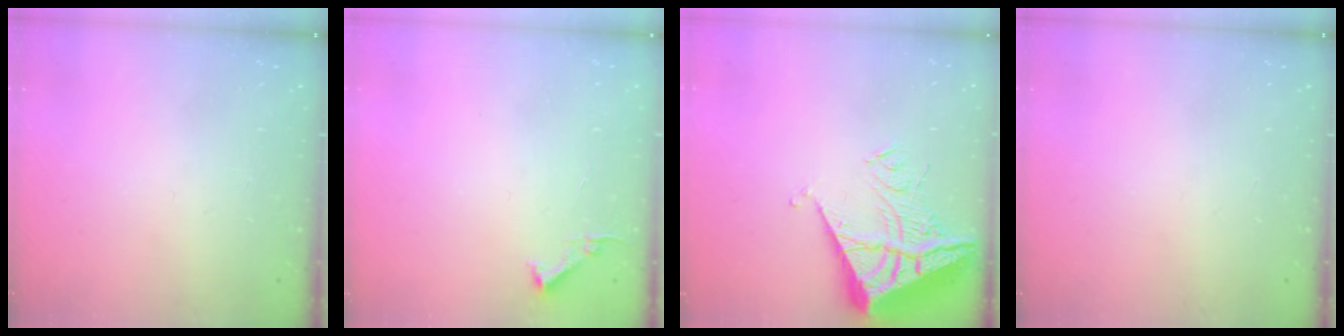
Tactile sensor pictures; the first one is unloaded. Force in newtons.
{"total": 3.4, "press": 3.4, "slide": 0.4}
{"total": 8.8, "press": 8.7, "slide": 0.8}
{"total": 0.0}